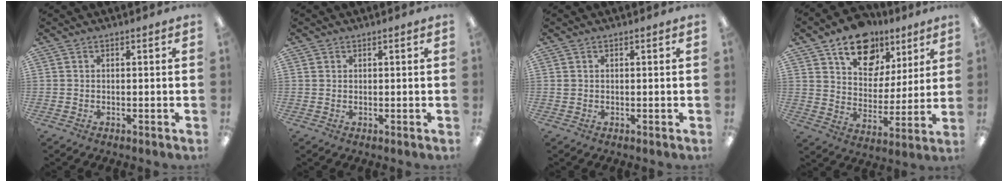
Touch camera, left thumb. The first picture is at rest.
{"total": 1.1, "force": [0.6, 0.9, -0.1], "torque": [0.000, 0.003, 0.011]}
{"total": 0.8, "force": [0.2, 0.7, 0.1], "torque": [-0.003, 0.005, 0.003]}
{"total": 16.5, "force": [10.7, 10.6, 6.7], "torque": [-0.094, -0.060, 0.193]}